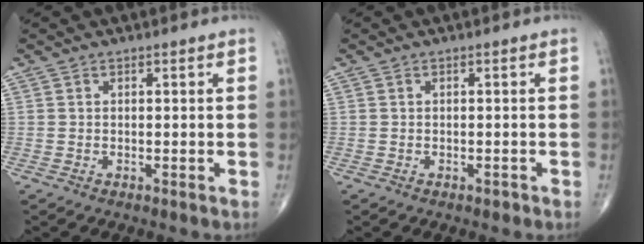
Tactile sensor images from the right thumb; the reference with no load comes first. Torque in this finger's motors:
{"motor_torque": [-0.04, 0.16, -0.16, -0.01, 0.01]}